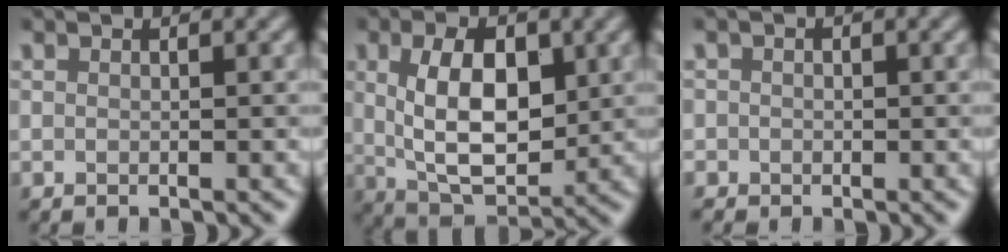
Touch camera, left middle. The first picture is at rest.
{"total": 7.7, "force": [1.1, 4.2, 6.3], "torque": [-0.114, -0.002, 0.023]}
{"total": 1.4, "force": [-0.1, 1.4, 0.1], "torque": [0.015, -0.001, -0.009]}